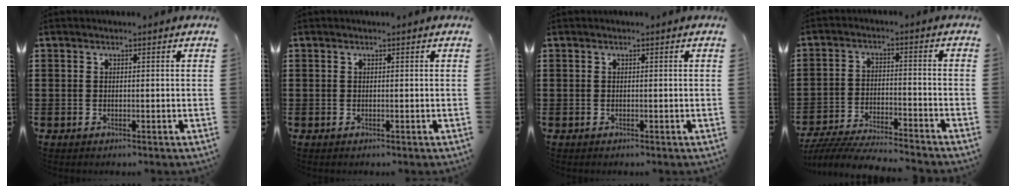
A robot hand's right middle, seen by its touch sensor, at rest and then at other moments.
{"total": 0.0}
{"total": 0.0}
{"total": 6.1, "force": [-5.9, 0.3, 1.5], "torque": [-0.033, 0.000, -0.117]}